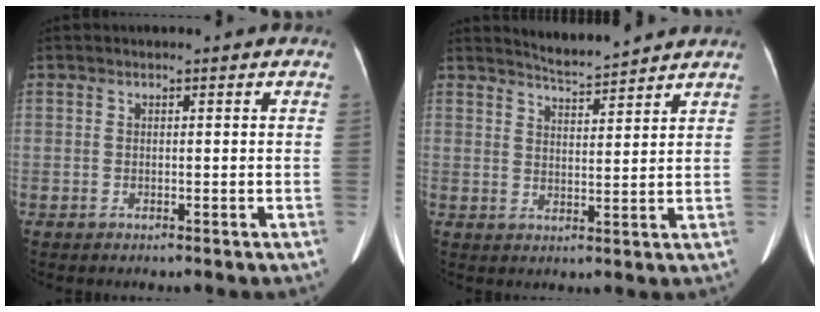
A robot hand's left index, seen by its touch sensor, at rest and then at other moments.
{"total": 5.0, "force": [5.0, -0.5, 0.6], "torque": [-0.022, 0.000, 0.083]}